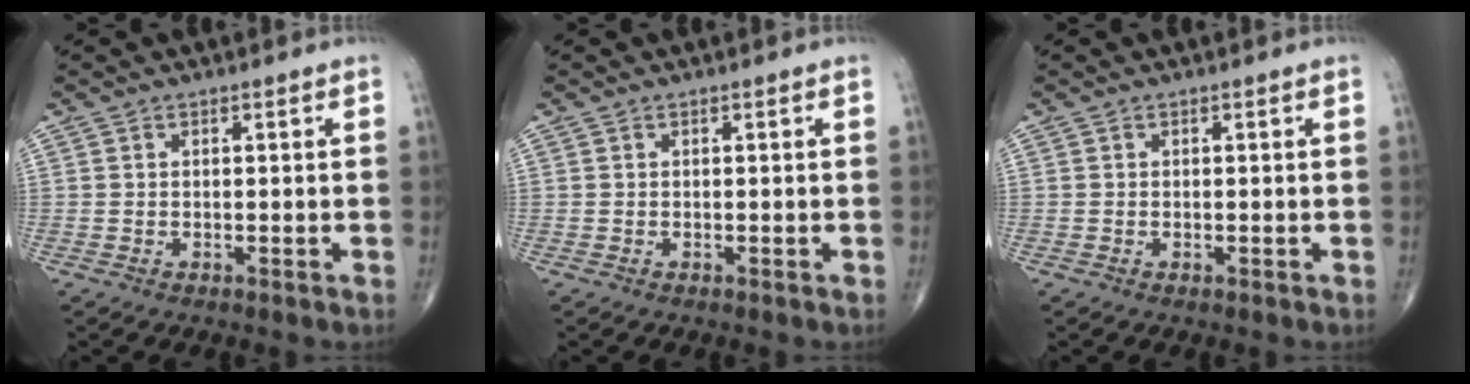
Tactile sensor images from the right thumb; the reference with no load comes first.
{"total": 0.0}
{"total": 0.0}